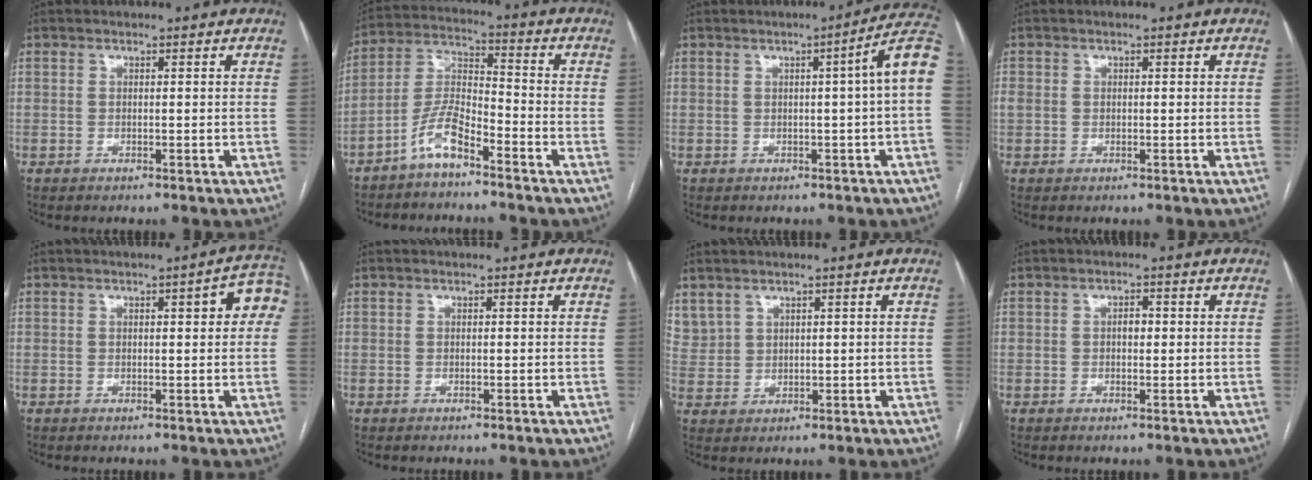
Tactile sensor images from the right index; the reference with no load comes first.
{"total": 7.3, "force": [-5.1, 1.7, 5.0], "torque": [-0.115, 0.005, -0.104]}
{"total": 6.4, "force": [0.3, -0.9, 6.4], "torque": [-0.071, 0.014, 0.001]}
{"total": 1.2, "force": [0.1, 1.1, 0.4], "torque": [-0.010, 0.015, 0.007]}
{"total": 5.3, "force": [1.4, 1.3, 5.0], "torque": [-0.049, 0.016, 0.008]}
{"total": 0.0}
{"total": 4.8, "force": [3.5, 3.2, 0.9], "torque": [-0.026, 0.011, 0.084]}
{"total": 1.5, "force": [0.1, 0.8, 1.3], "torque": [-0.019, 0.003, 0.000]}